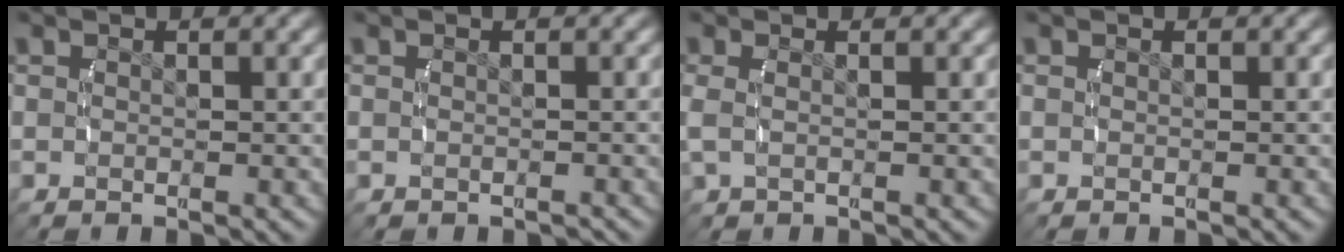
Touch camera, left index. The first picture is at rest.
{"total": 0.8, "force": [-0.8, 0.1, 0.1], "torque": [-0.005, -0.003, -0.011]}
{"total": 1.5, "force": [0.2, 0.7, 1.3], "torque": [-0.040, -0.002, 0.007]}
{"total": 0.0}